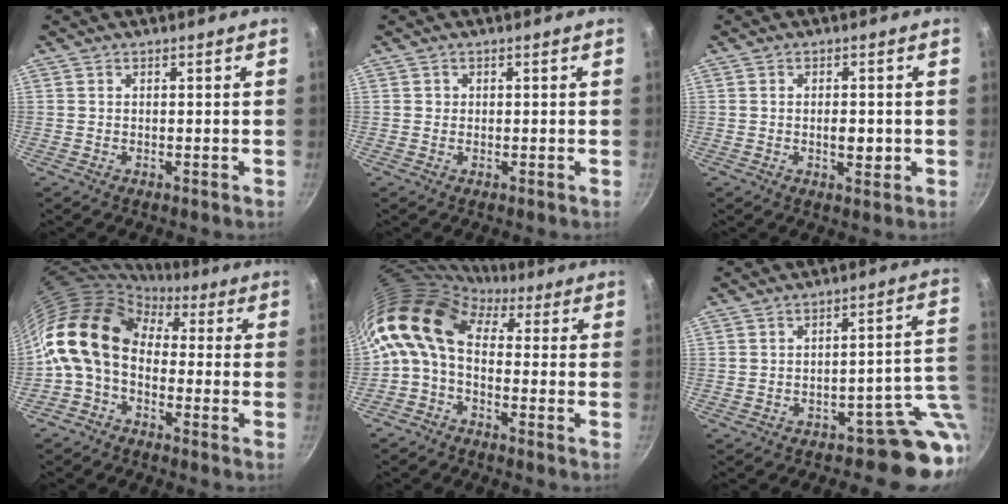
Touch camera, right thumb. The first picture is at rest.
{"total": 0.7, "force": [0.1, 0.7, 0.0], "torque": [0.005, 0.000, -0.001]}
{"total": 3.2, "force": [-0.4, 1.7, 2.8], "torque": [-0.032, -0.002, -0.006]}
{"total": 13.7, "force": [0.2, 9.6, 9.8], "torque": [-0.167, 0.029, -0.021]}
{"total": 12.8, "force": [1.1, 8.4, 9.6], "torque": [-0.183, 0.028, -0.006]}
{"total": 8.8, "force": [-2.6, 5.5, 6.4], "torque": [-0.006, 0.035, -0.040]}